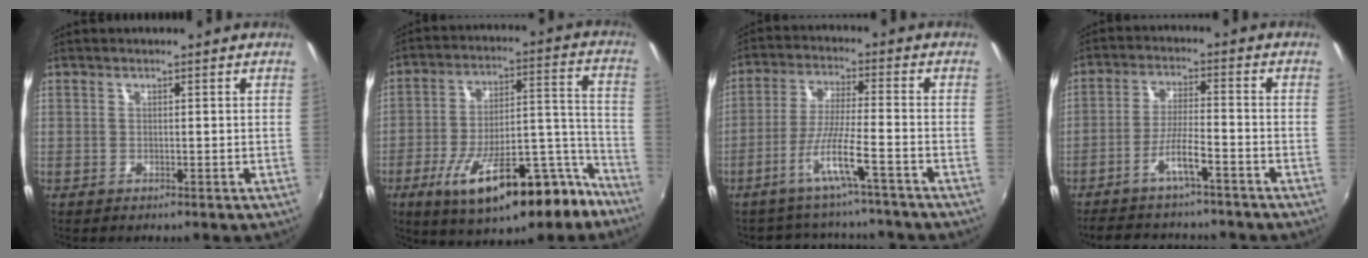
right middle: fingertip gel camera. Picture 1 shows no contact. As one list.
[{"total": 21.1, "force": [-13.4, 7.2, 14.6], "torque": [-0.240, 0.002, -0.195]}, {"total": 9.7, "force": [-8.1, 0.4, 5.4], "torque": [-0.110, -0.009, -0.136]}, {"total": 11.3, "force": [-9.5, 1.7, 5.8], "torque": [-0.124, 0.000, -0.153]}]